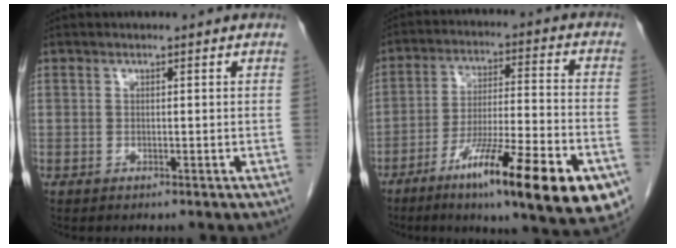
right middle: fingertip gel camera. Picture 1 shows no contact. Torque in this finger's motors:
{"motor_torque": [1.82, -0.32, 0.92, 0.21]}